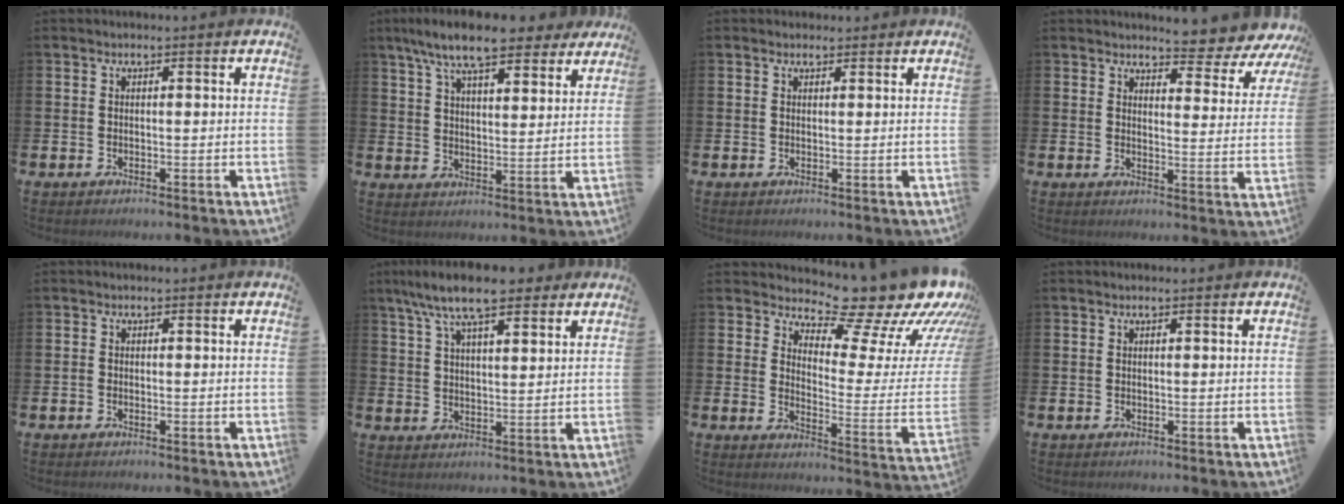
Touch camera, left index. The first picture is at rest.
{"total": 10.1, "force": [8.7, 2.2, 4.5], "torque": [-0.100, -0.031, 0.158]}
{"total": 1.1, "force": [1.0, 0.6, 0.1], "torque": [0.010, 0.001, 0.015]}
{"total": 4.7, "force": [4.6, 0.9, 0.5], "torque": [-0.012, -0.047, 0.075]}
{"total": 0.6, "force": [-0.4, 0.3, 0.4], "torque": [-0.010, 0.001, -0.007]}
{"total": 9.2, "force": [7.7, 2.4, 4.6], "torque": [-0.105, -0.018, 0.139]}
{"total": 11.5, "force": [10.3, 3.5, 3.9], "torque": [-0.058, -0.103, 0.164]}
{"total": 0.0}